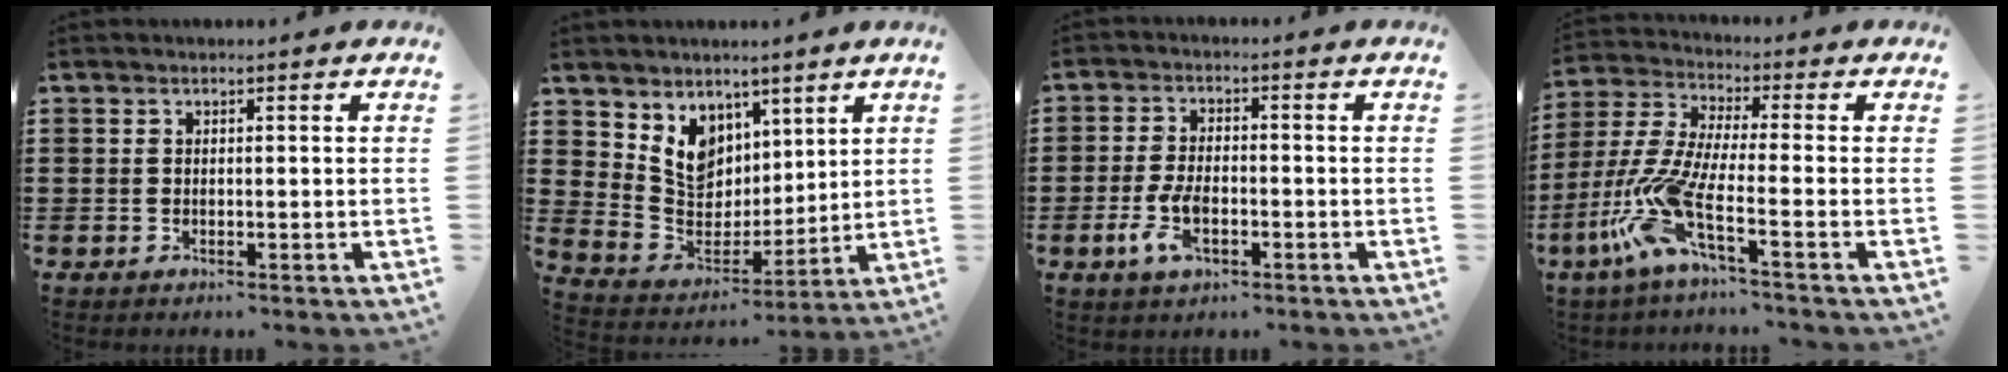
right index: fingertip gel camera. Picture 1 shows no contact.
{"total": 7.5, "force": [4.6, 5.8, 1.1], "torque": [-0.068, -0.035, 0.091]}
{"total": 5.5, "force": [-1.9, 2.7, 4.4], "torque": [-0.104, -0.004, -0.038]}
{"total": 10.4, "force": [-4.7, 2.4, 8.9], "torque": [-0.230, -0.020, -0.100]}